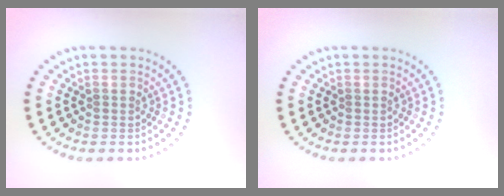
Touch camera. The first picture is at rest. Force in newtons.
{"total": 0.0}